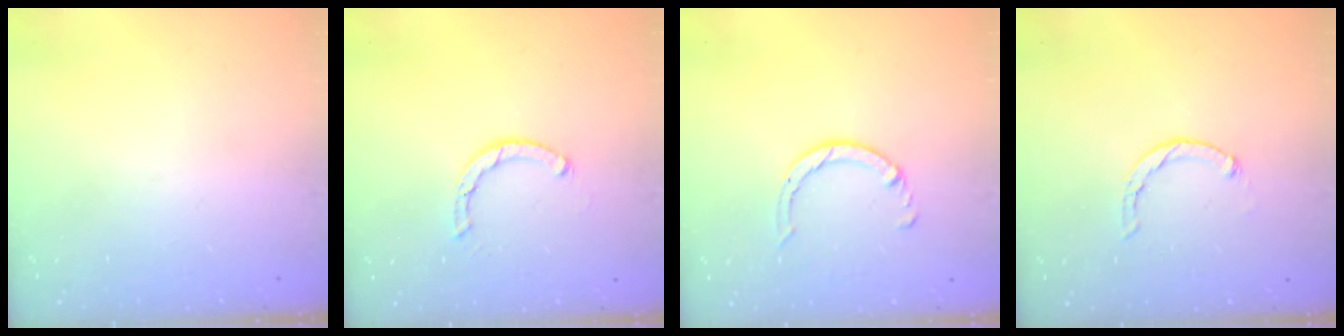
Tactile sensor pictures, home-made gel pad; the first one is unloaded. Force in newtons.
{"total": 2.5, "press": 2.5, "slide": 0.1}
{"total": 4.7, "press": 4.7, "slide": 0.4}
{"total": 1.1, "press": 1.1, "slide": 0.2}